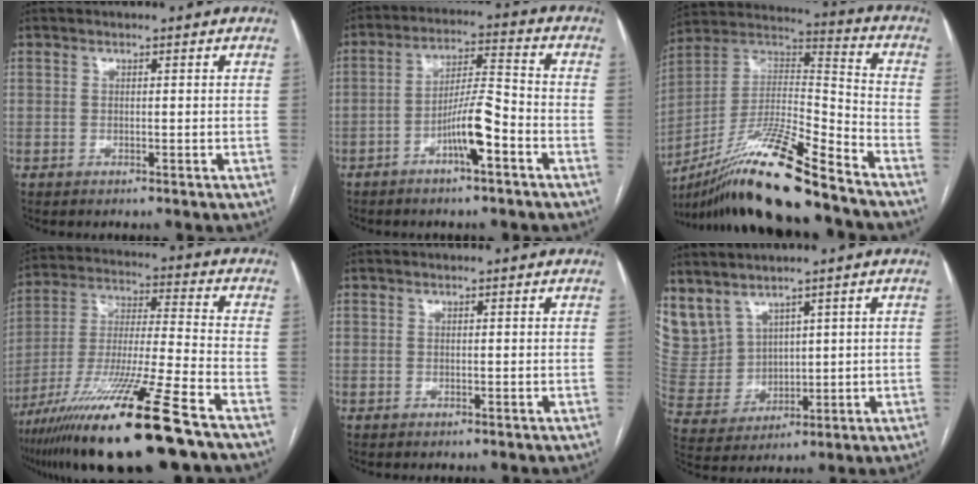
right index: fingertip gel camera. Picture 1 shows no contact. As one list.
[{"total": 7.9, "force": [-3.7, 0.8, 7.0], "torque": [-0.132, 0.011, -0.063]}, {"total": 20.5, "force": [-15.5, 0.9, 13.4], "torque": [-0.266, -0.013, -0.284]}, {"total": 20.8, "force": [-13.6, -0.1, 15.7], "torque": [-0.293, -0.048, -0.247]}, {"total": 0.0}, {"total": 9.8, "force": [7.0, 6.3, 2.7], "torque": [-0.081, 0.019, 0.173]}]